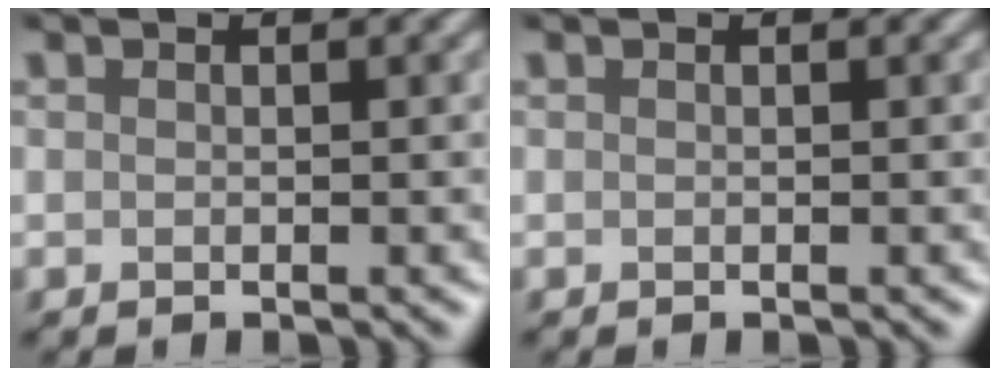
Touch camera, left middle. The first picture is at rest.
{"total": 0.0}